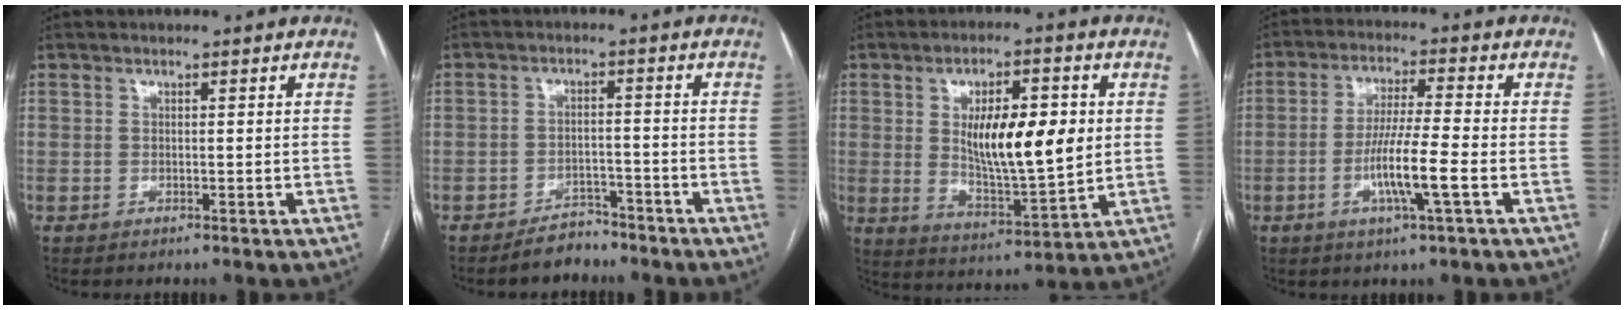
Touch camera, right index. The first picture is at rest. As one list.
[{"total": 4.3, "force": [-3.8, 1.9, 0.8], "torque": [-0.010, 0.004, -0.059]}, {"total": 13.8, "force": [2.0, 4.0, 13.1], "torque": [-0.224, -0.001, 0.038]}, {"total": 8.4, "force": [-2.6, -0.2, 7.9], "torque": [-0.152, -0.006, -0.052]}]